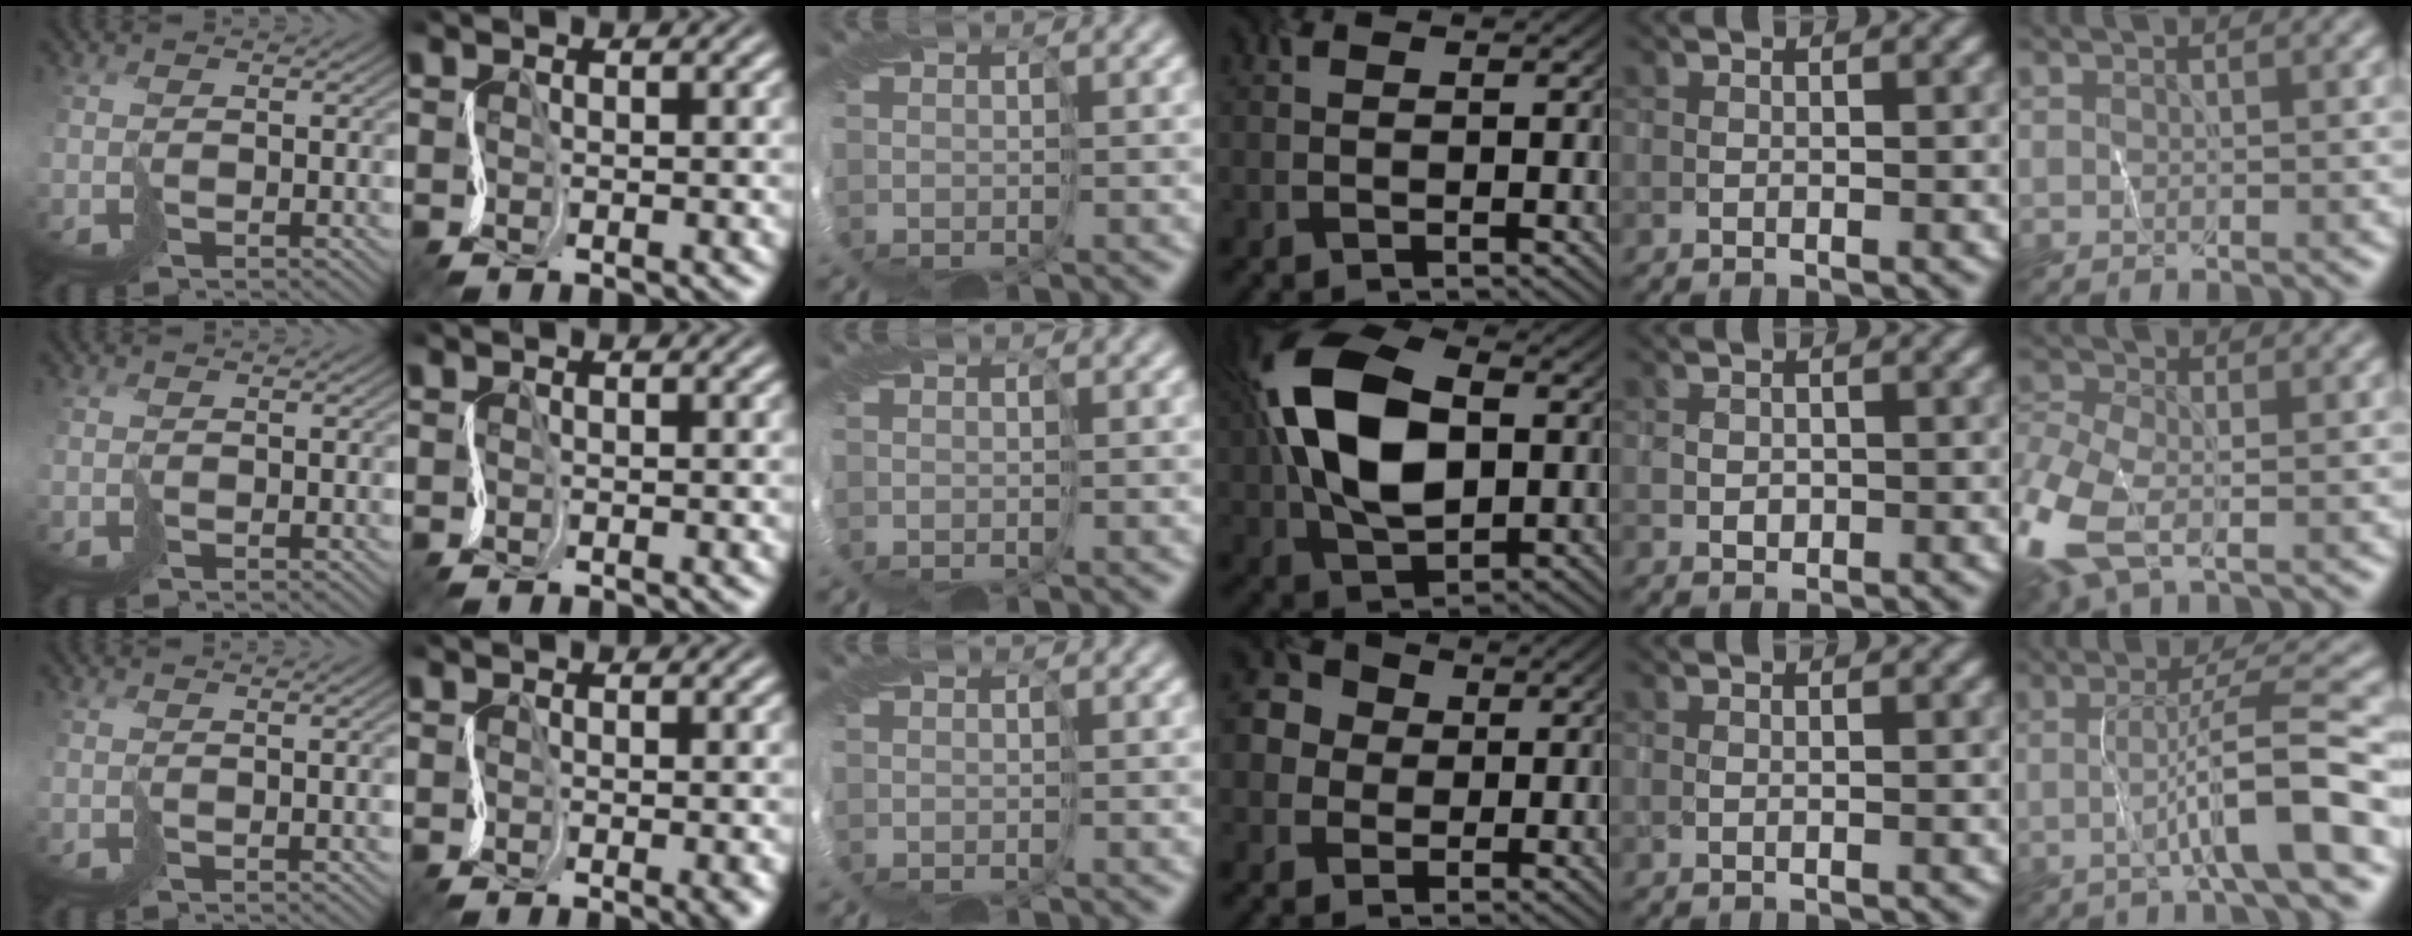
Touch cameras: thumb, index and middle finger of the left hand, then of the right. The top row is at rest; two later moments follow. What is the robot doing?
{"motion": "cut", "object": "receipt paper"}